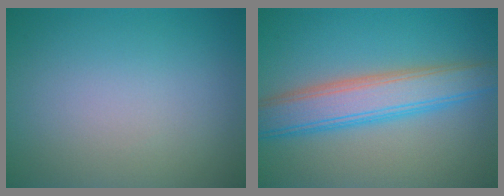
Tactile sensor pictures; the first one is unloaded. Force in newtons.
{"total": 6.0, "press": 6.0, "slide": 0.1}